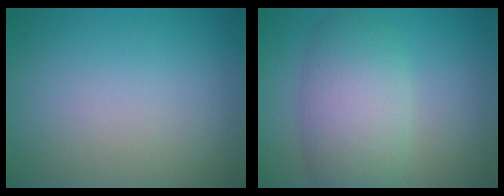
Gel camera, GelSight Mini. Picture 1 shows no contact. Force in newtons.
{"total": 5.8, "press": 5.8, "slide": 0.1}